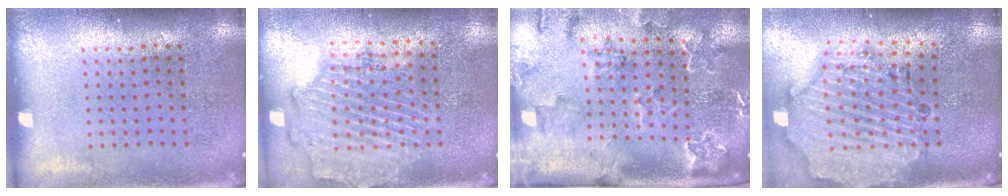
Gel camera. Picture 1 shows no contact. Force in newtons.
{"total": 1.9, "press": 1.7, "slide": 0.8}
{"total": 2.3, "press": 2.3, "slide": 0.2}
{"total": 2.2, "press": 2.1, "slide": 0.6}